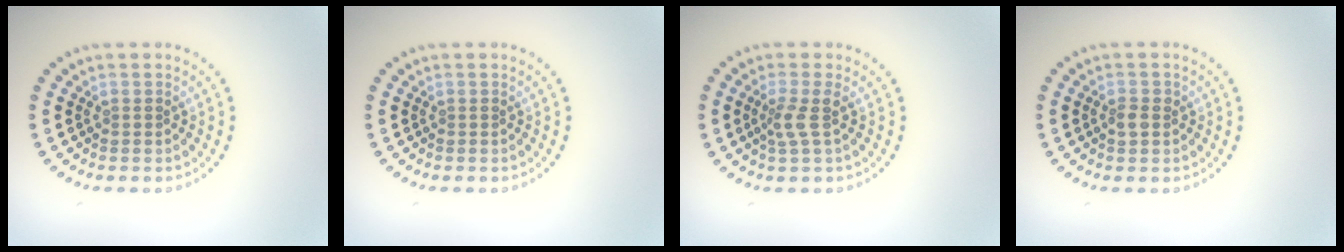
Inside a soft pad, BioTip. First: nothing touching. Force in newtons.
{"total": 0.0}
{"total": 1.9, "press": 1.5, "slide": 1.3}
{"total": 1.3, "press": 1.2, "slide": 0.2}